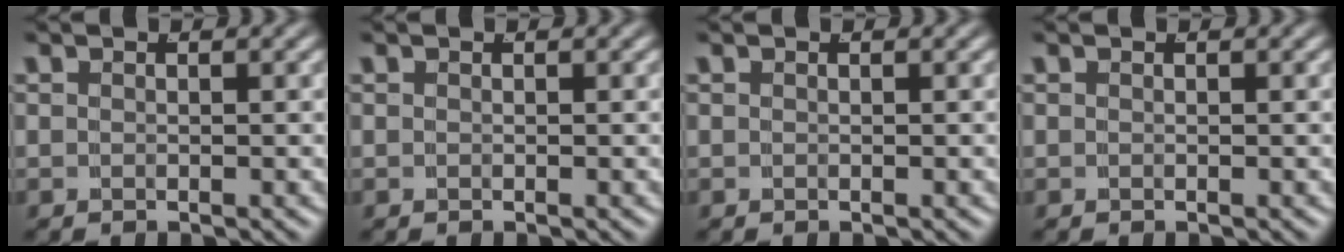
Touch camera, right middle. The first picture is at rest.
{"total": 0.0}
{"total": 0.0}
{"total": 0.0}